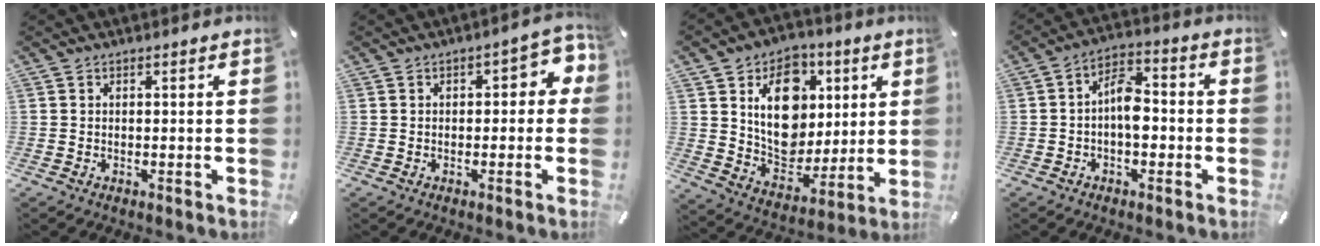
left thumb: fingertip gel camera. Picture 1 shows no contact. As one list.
[{"total": 5.7, "force": [0.1, 3.2, 4.7], "torque": [-0.057, 0.007, -0.006]}, {"total": 16.5, "force": [4.9, 13.3, 8.4], "torque": [-0.116, -0.018, 0.097]}, {"total": 7.6, "force": [-1.7, 4.5, 5.8], "torque": [-0.095, 0.021, -0.030]}]